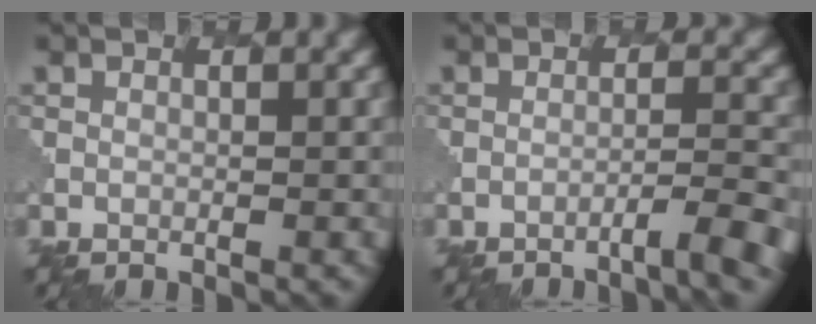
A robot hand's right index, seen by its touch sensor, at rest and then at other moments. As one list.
[{"total": 3.4, "force": [-2.2, 0.3, 2.5], "torque": [-0.027, 0.012, -0.044]}]